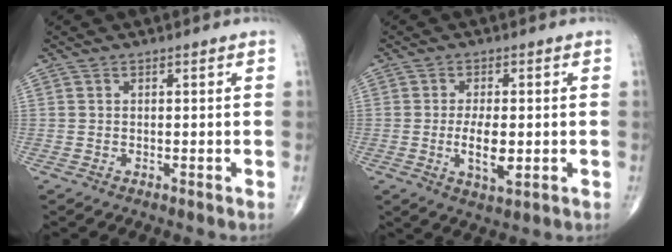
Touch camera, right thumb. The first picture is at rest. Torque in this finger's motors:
{"motor_torque": [0.70, 2.28, 0.90, -0.15, 0.12]}